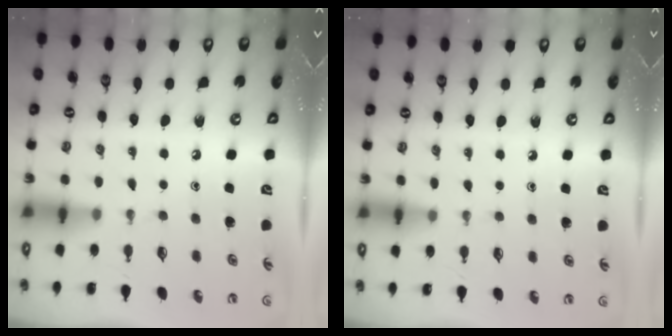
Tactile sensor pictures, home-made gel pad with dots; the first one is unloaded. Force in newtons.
{"total": 3.9, "press": 3.9, "slide": 0.5}